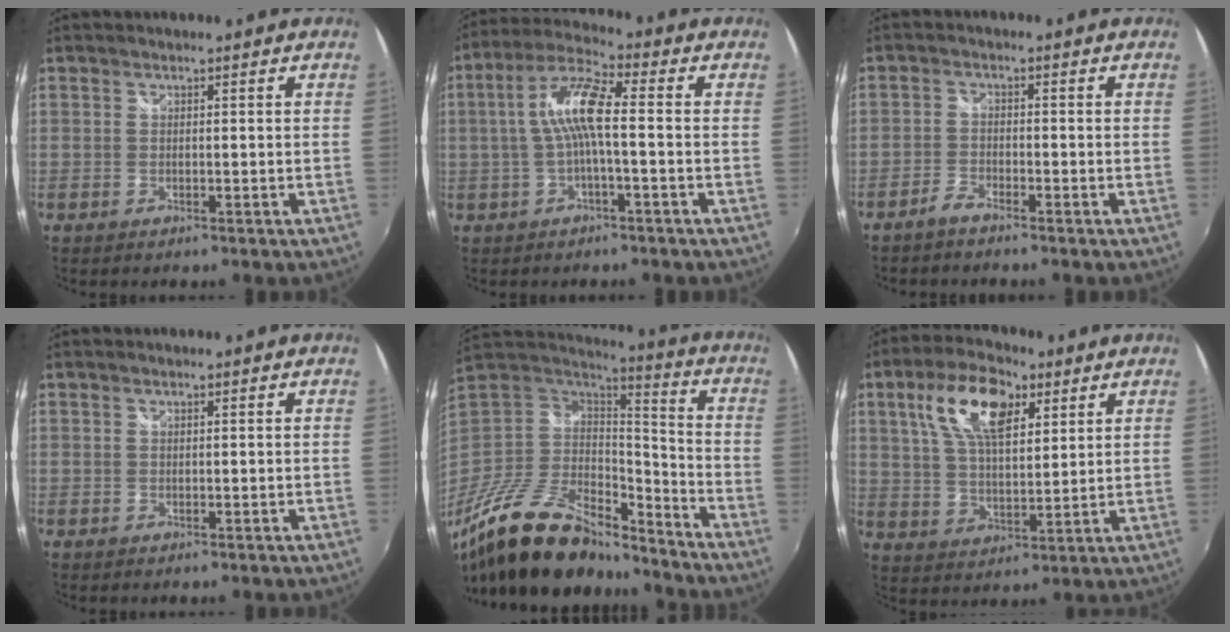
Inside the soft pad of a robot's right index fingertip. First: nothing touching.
{"total": 8.6, "force": [-0.5, 1.4, 8.5], "torque": [-0.178, 0.017, -0.008]}
{"total": 2.4, "force": [-2.2, 0.5, 0.8], "torque": [-0.030, 0.001, -0.047]}
{"total": 0.0}
{"total": 24.9, "force": [-18.3, 10.3, 13.4], "torque": [-0.273, -0.012, -0.306]}
{"total": 13.1, "force": [6.0, 6.0, 9.9], "torque": [-0.188, 0.025, 0.108]}